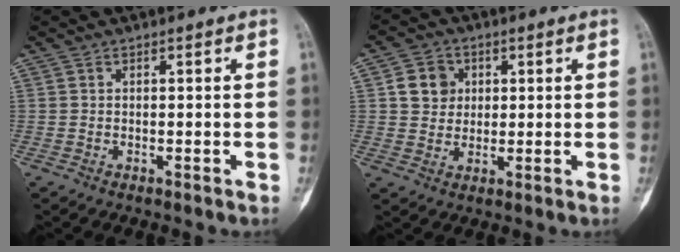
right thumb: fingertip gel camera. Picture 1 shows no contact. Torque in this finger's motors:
{"motor_torque": [-0.27, 0.33, 0.15, 0.13, 0.02]}